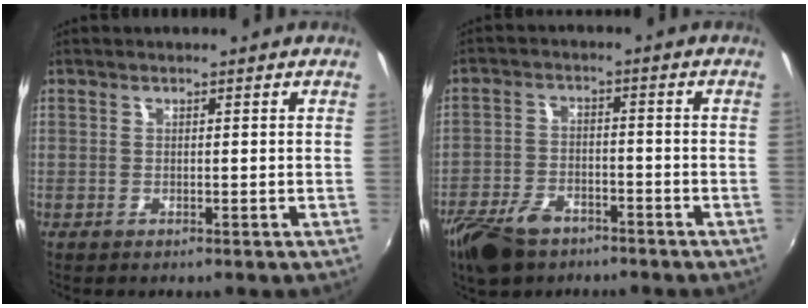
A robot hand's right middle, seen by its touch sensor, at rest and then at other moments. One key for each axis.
{"total": 10.4, "fx": -7.1, "fy": 5.6, "fz": 5.1, "tx": -0.132, "ty": -0.010, "tz": -0.130}